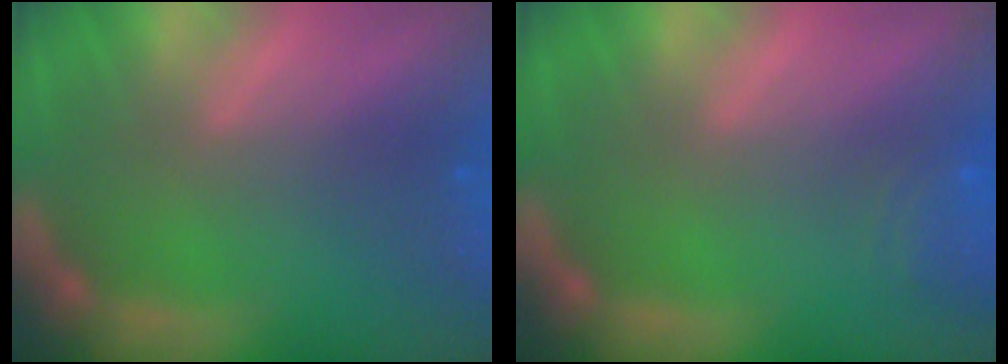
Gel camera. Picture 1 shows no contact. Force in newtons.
{"total": 3.0}